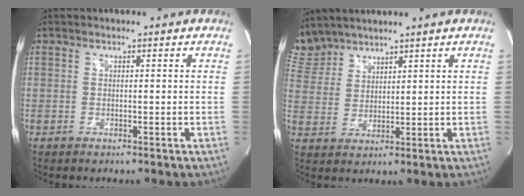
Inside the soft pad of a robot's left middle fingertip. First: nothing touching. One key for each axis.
{"total": 6.5, "fx": 6.2, "fy": 1.9, "fz": 0.1, "tx": -0.015, "ty": 0.014, "tz": 0.140}